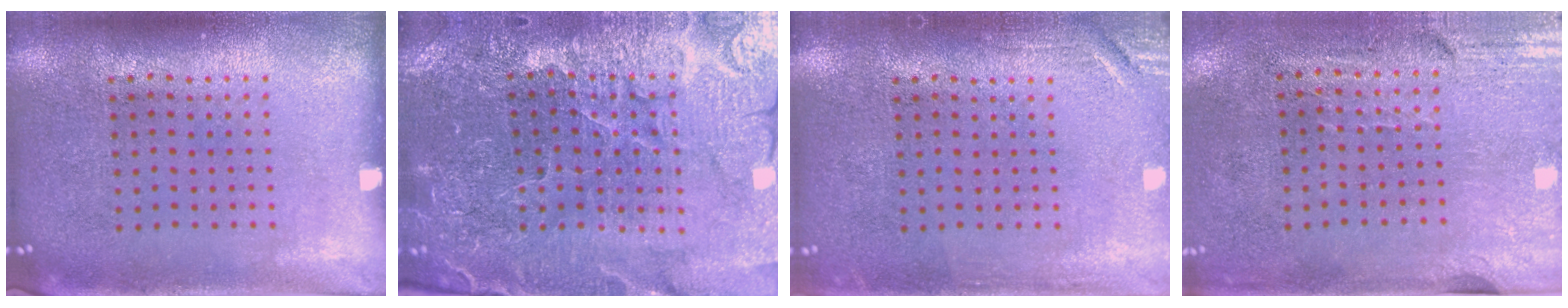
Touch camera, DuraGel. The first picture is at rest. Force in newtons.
{"total": 4.2, "press": 4.1, "slide": 0.8}
{"total": 1.7, "press": 1.7, "slide": 0.2}
{"total": 3.0, "press": 2.5, "slide": 1.6}